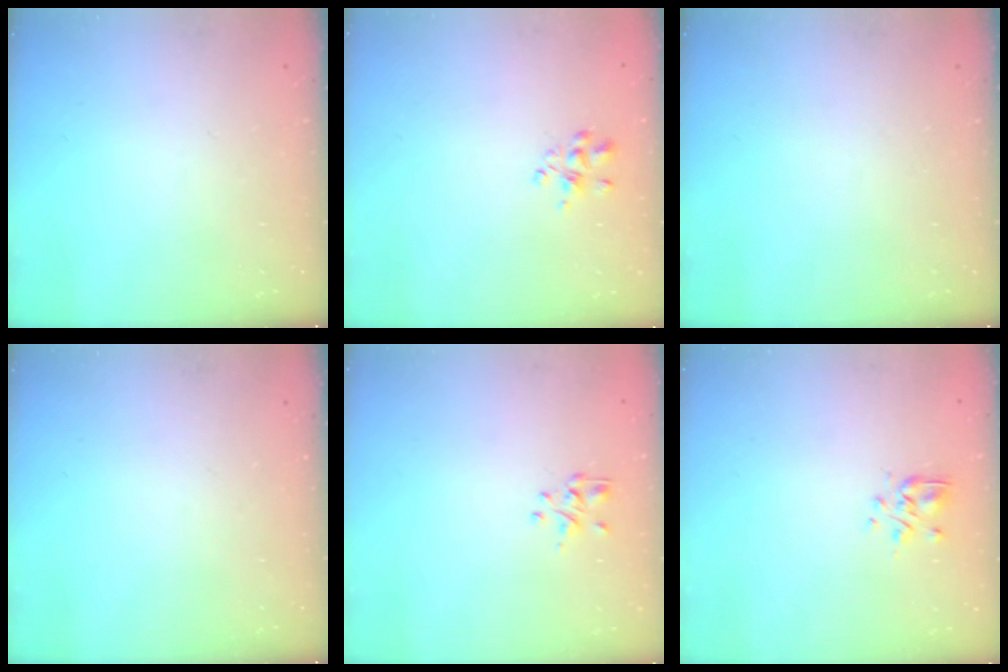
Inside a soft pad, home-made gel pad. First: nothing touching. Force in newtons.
{"total": 3.4, "press": 3.3, "slide": 1.0}
{"total": 0.0}
{"total": 0.0}
{"total": 1.2, "press": 1.0, "slide": 0.6}
{"total": 3.4, "press": 3.2, "slide": 1.2}